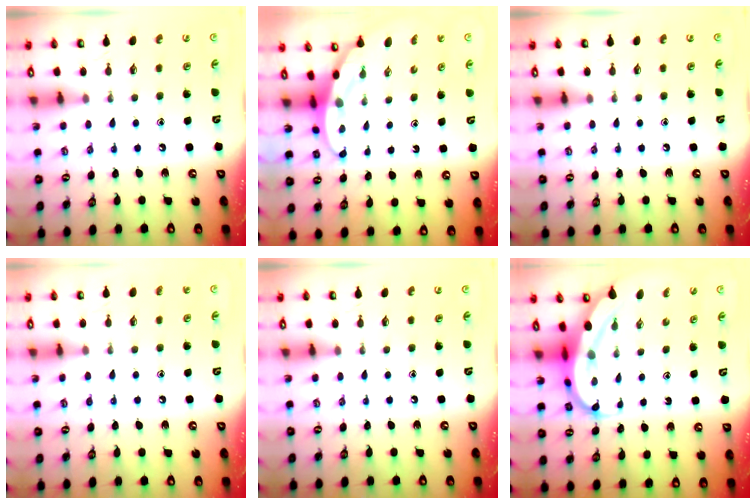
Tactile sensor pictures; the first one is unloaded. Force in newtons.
{"total": 3.0, "press": 3.0, "slide": 0.2}
{"total": 0.0}
{"total": 4.1, "press": 4.1, "slide": 0.5}
{"total": 0.0}
{"total": 6.9, "press": 6.7, "slide": 1.6}